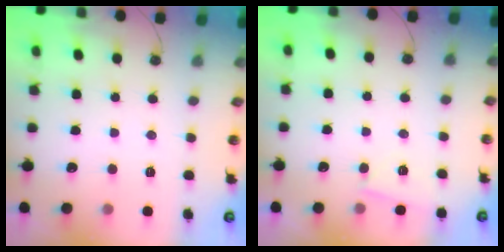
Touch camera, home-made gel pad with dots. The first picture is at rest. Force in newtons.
{"total": 2.6, "press": 2.6, "slide": 0.7}